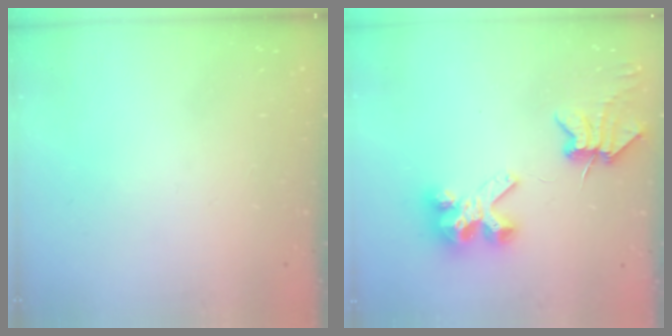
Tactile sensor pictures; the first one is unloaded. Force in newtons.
{"total": 6.7, "press": 6.7, "slide": 0.9}